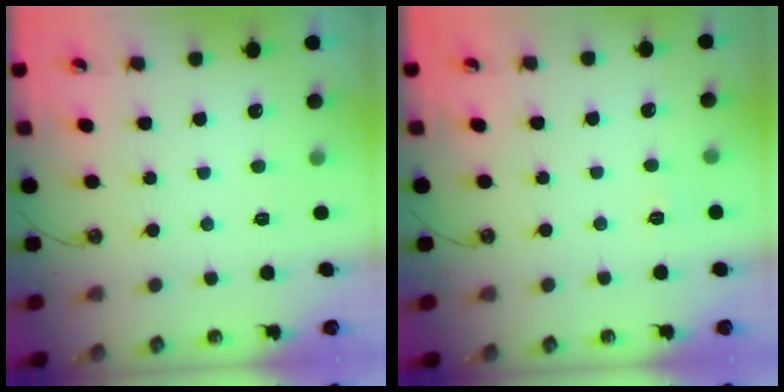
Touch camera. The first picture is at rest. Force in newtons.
{"total": 2.7, "press": 2.7, "slide": 0.4}